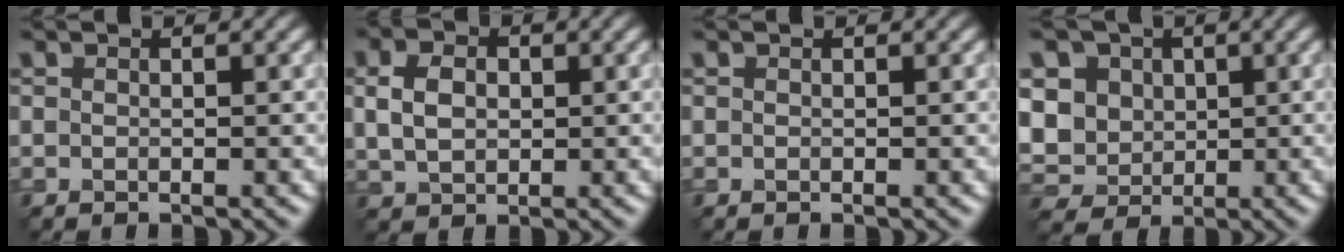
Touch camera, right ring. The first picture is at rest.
{"total": 3.7, "force": [0.6, 2.8, 2.4], "torque": [-0.059, 0.003, 0.012]}
{"total": 0.0}
{"total": 8.8, "force": [1.6, 7.6, 4.2], "torque": [-0.095, 0.017, 0.013]}